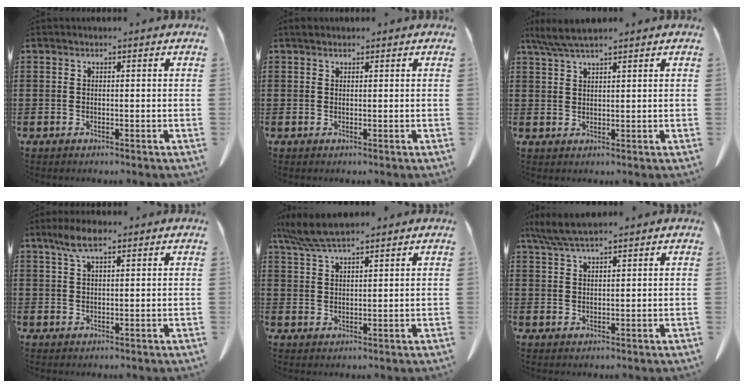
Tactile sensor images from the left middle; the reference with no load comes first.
{"total": 0.8, "force": [0.7, 0.3, 0.2], "torque": [-0.007, 0.001, 0.014]}
{"total": 4.2, "force": [3.4, 0.3, 2.4], "torque": [-0.055, -0.006, 0.064]}
{"total": 4.7, "force": [2.7, 1.3, 3.7], "torque": [-0.079, 0.004, 0.049]}
{"total": 5.9, "force": [4.9, 0.7, 3.2], "torque": [-0.075, -0.011, 0.092]}
{"total": 4.6, "force": [3.7, 0.4, 2.7], "torque": [-0.060, -0.008, 0.070]}